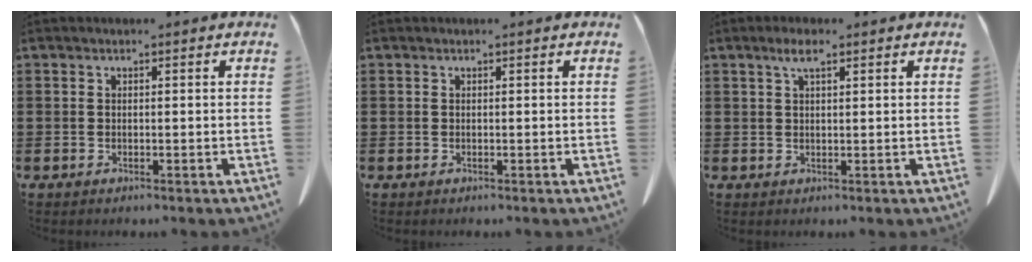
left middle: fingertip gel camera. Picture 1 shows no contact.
{"total": 0.0}
{"total": 2.8, "force": [1.5, 0.7, 2.3], "torque": [-0.048, 0.007, 0.024]}